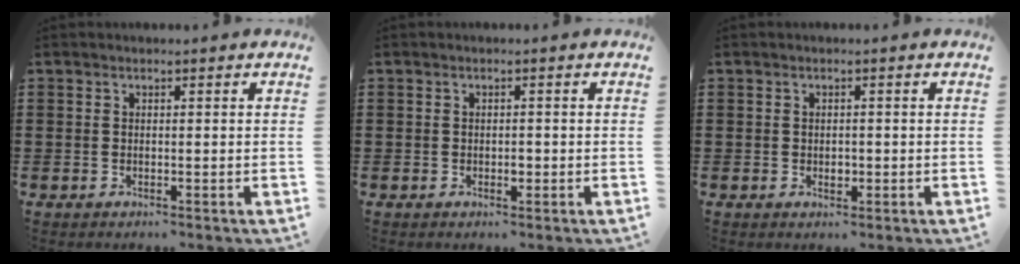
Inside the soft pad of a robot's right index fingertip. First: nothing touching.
{"total": 1.2, "force": [-0.3, 0.7, 1.0], "torque": [-0.019, 0.000, -0.005]}
{"total": 1.2, "force": [-0.2, 0.8, 0.9], "torque": [-0.018, 0.002, -0.003]}